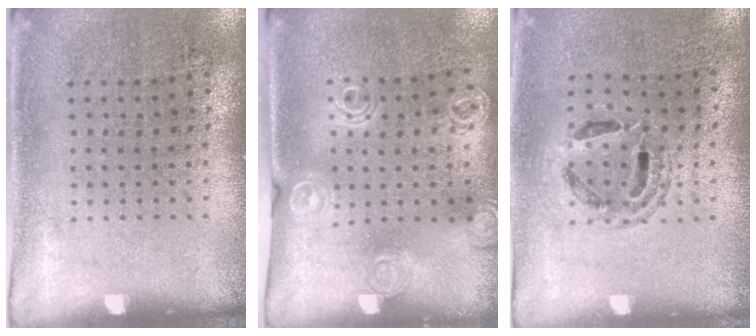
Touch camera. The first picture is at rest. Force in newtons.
{"total": 1.3, "press": 1.3, "slide": 0.3}
{"total": 1.2, "press": 1.1, "slide": 0.4}